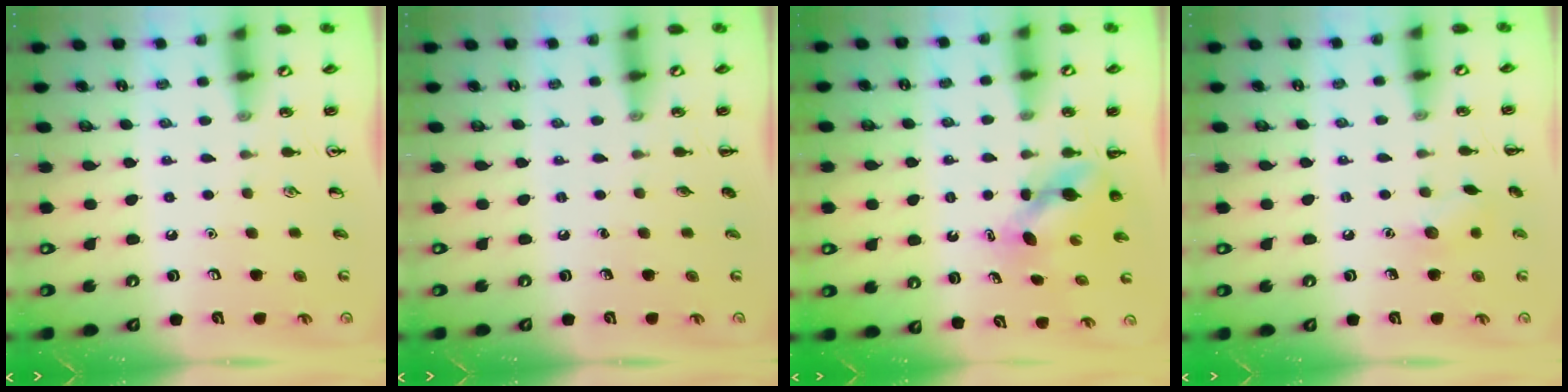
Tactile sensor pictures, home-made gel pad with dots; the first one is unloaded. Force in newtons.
{"total": 0.0}
{"total": 5.3, "press": 5.3, "slide": 0.3}
{"total": 6.6, "press": 6.4, "slide": 1.6}